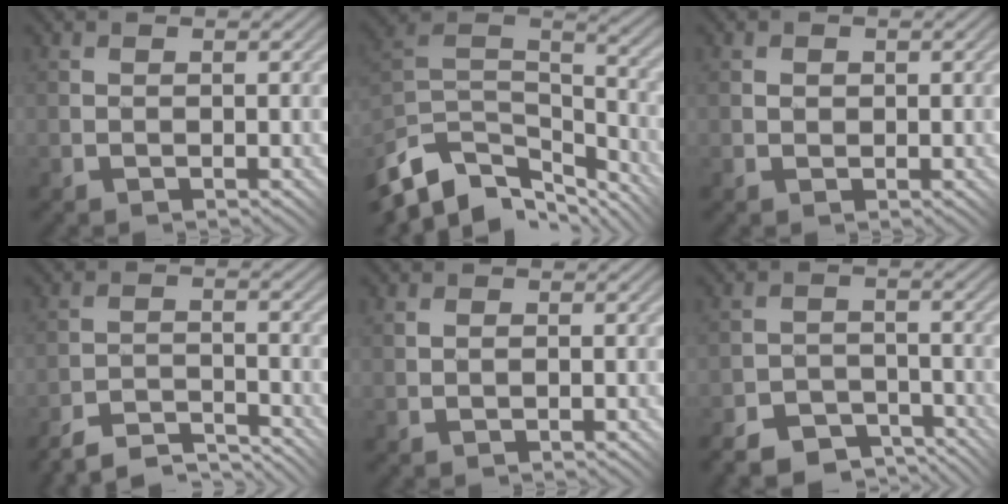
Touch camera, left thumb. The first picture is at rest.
{"total": 11.7, "force": [-8.6, 5.1, 6.0], "torque": [-0.173, 0.002, -0.144]}
{"total": 1.1, "force": [0.3, 0.9, 0.5], "torque": [-0.010, 0.005, 0.007]}
{"total": 5.7, "force": [-5.6, 0.0, 1.2], "torque": [-0.021, 0.009, -0.104]}
{"total": 1.6, "force": [0.2, 1.1, 1.1], "torque": [-0.018, 0.009, 0.003]}
{"total": 6.8, "force": [-5.8, 2.9, 2.0], "torque": [-0.032, -0.001, -0.096]}